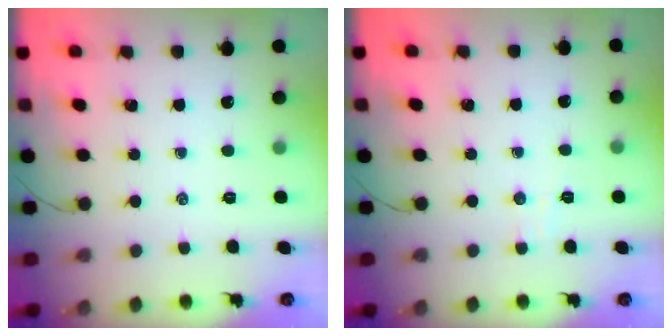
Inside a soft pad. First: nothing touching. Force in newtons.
{"total": 2.4, "press": 2.3, "slide": 0.6}